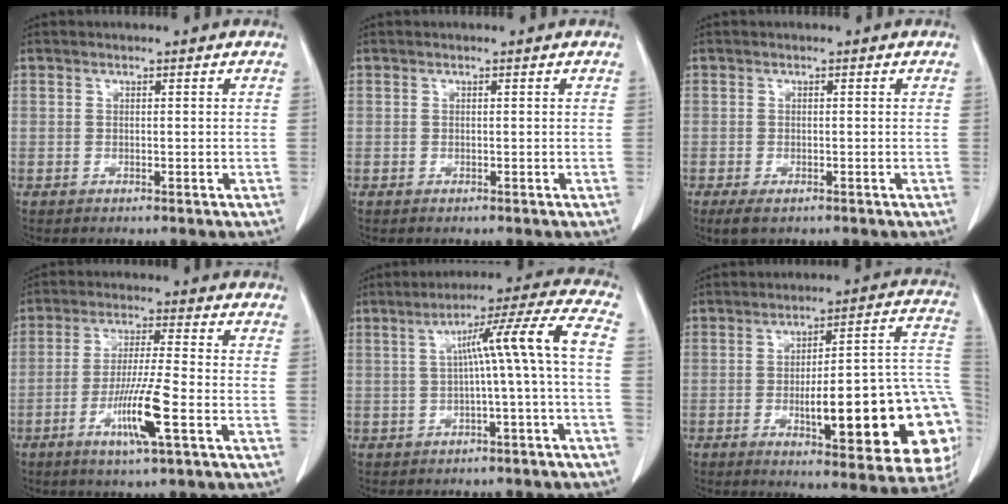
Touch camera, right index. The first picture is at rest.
{"total": 0.5, "force": [0.5, -0.2, 0.2], "torque": [-0.004, -0.002, 0.007]}
{"total": 2.4, "force": [-1.2, 0.8, 1.9], "torque": [-0.037, -0.008, -0.015]}
{"total": 9.1, "force": [-3.6, -0.3, 8.4], "torque": [-0.161, -0.015, -0.068]}
{"total": 9.5, "force": [-0.5, -1.4, 9.4], "torque": [-0.140, 0.027, -0.003]}
{"total": 23.3, "force": [-5.7, 5.0, 22.0], "torque": [-0.207, 0.025, -0.063]}